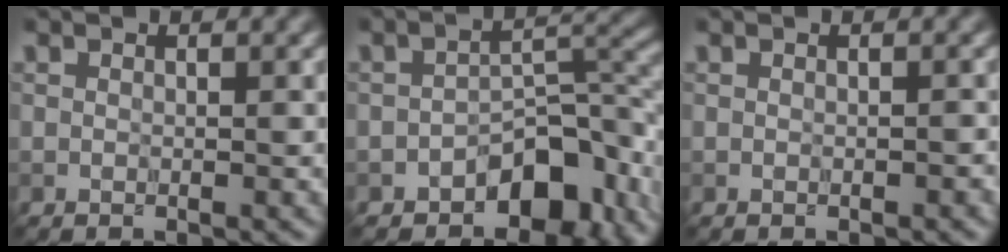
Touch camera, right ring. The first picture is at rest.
{"total": 7.7, "force": [-4.0, 4.2, 5.1], "torque": [-0.046, 0.006, -0.066]}
{"total": 0.6, "force": [-0.4, 0.2, 0.4], "torque": [-0.006, 0.001, -0.006]}